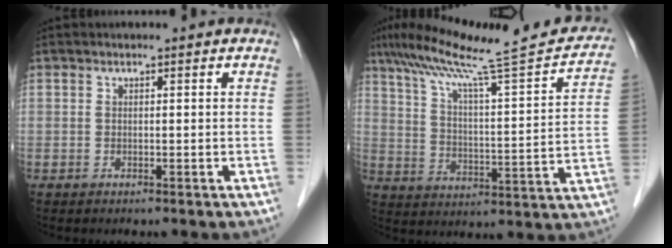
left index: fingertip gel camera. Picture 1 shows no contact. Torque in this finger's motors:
{"motor_torque": [0.61, -0.80, 0.20, 0.08]}